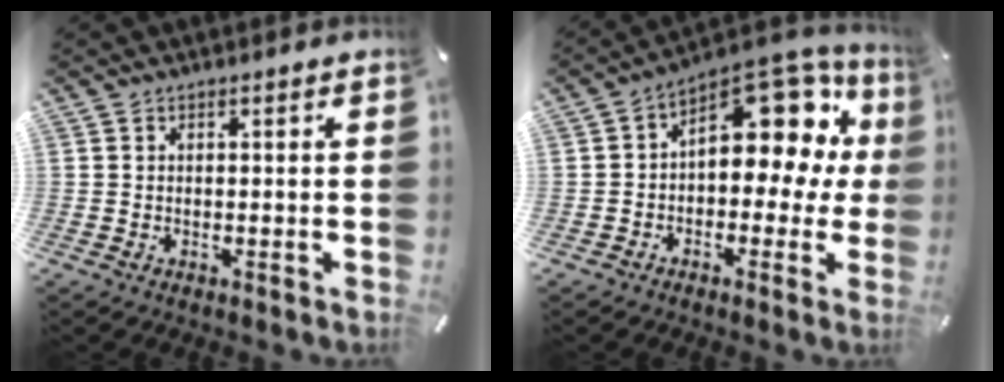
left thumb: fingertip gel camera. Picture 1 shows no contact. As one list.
[{"total": 14.3, "force": [6.4, 8.2, 9.7], "torque": [-0.121, -0.060, 0.108]}]